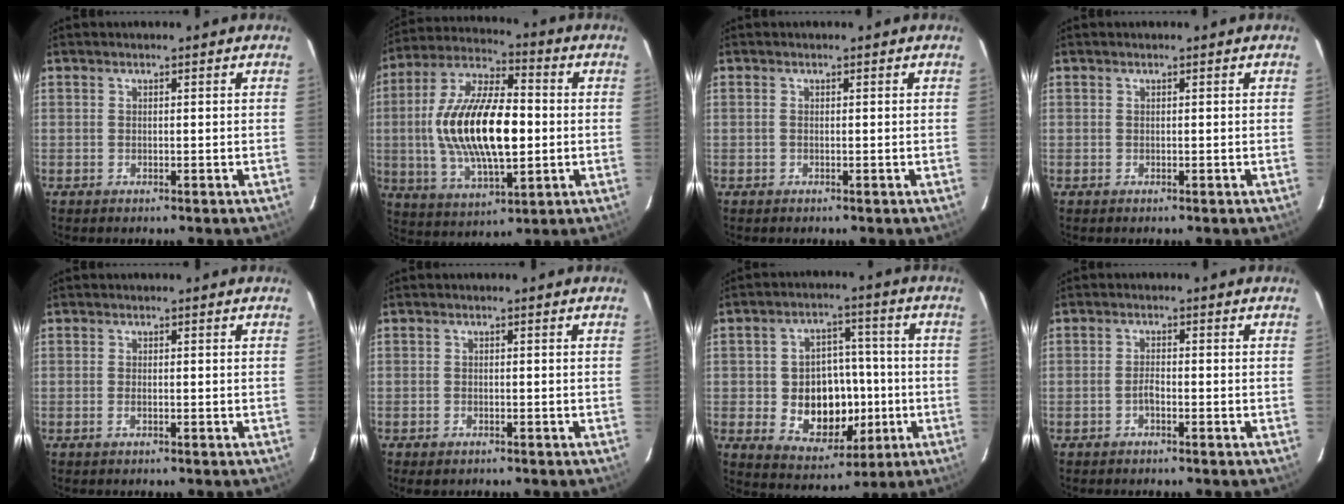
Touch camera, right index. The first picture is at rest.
{"total": 20.6, "force": [-0.8, 8.7, 18.7], "torque": [-0.365, 0.005, -0.012]}
{"total": 0.0}
{"total": 0.0}
{"total": 0.9, "force": [-0.5, 0.3, 0.7], "torque": [-0.017, 0.001, -0.008]}
{"total": 1.7, "force": [-1.2, 1.0, 0.6], "torque": [-0.016, -0.002, -0.021]}
{"total": 13.2, "force": [-2.4, 10.0, 8.2], "torque": [-0.165, 0.013, -0.014]}
{"total": 1.5, "force": [-1.0, 0.4, 1.0], "torque": [-0.023, 0.006, -0.021]}